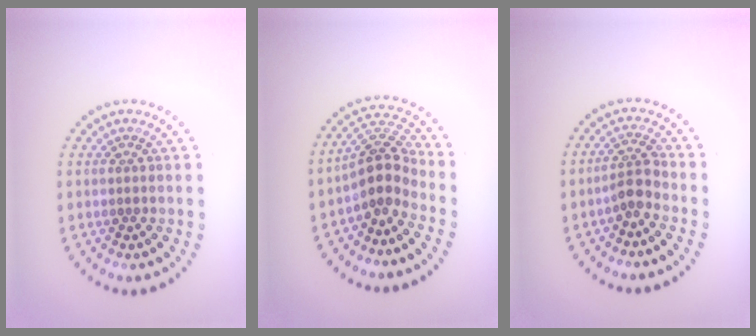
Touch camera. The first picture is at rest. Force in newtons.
{"total": 3.9, "press": 3.0, "slide": 2.5}
{"total": 2.2, "press": 1.7, "slide": 1.3}